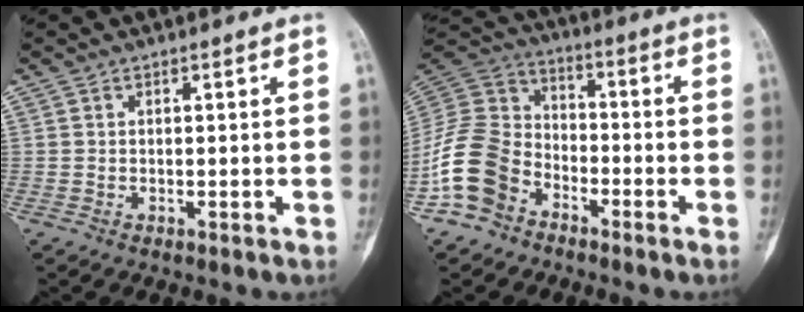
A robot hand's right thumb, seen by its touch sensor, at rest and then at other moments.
{"total": 13.7, "force": [-7.1, 9.8, 6.4], "torque": [-0.115, 0.056, -0.150]}